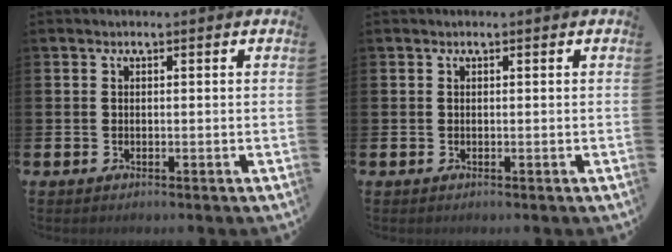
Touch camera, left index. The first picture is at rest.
{"total": 0.0}